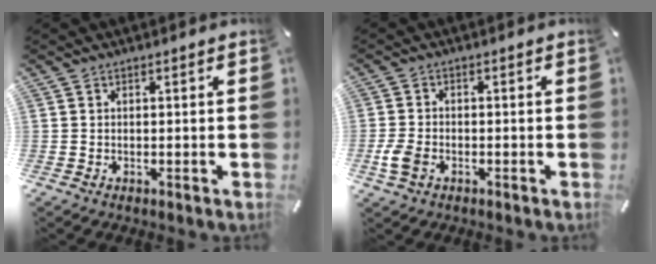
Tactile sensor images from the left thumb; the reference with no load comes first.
{"total": 4.5, "force": [-1.6, 2.9, 3.0], "torque": [-0.074, 0.000, -0.033]}